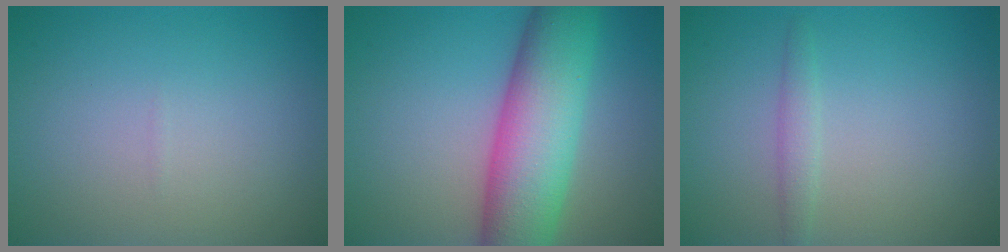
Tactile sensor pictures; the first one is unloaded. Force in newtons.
{"total": 10.1, "press": 10.1, "slide": 0.2}
{"total": 1.3, "press": 1.3, "slide": 0.1}